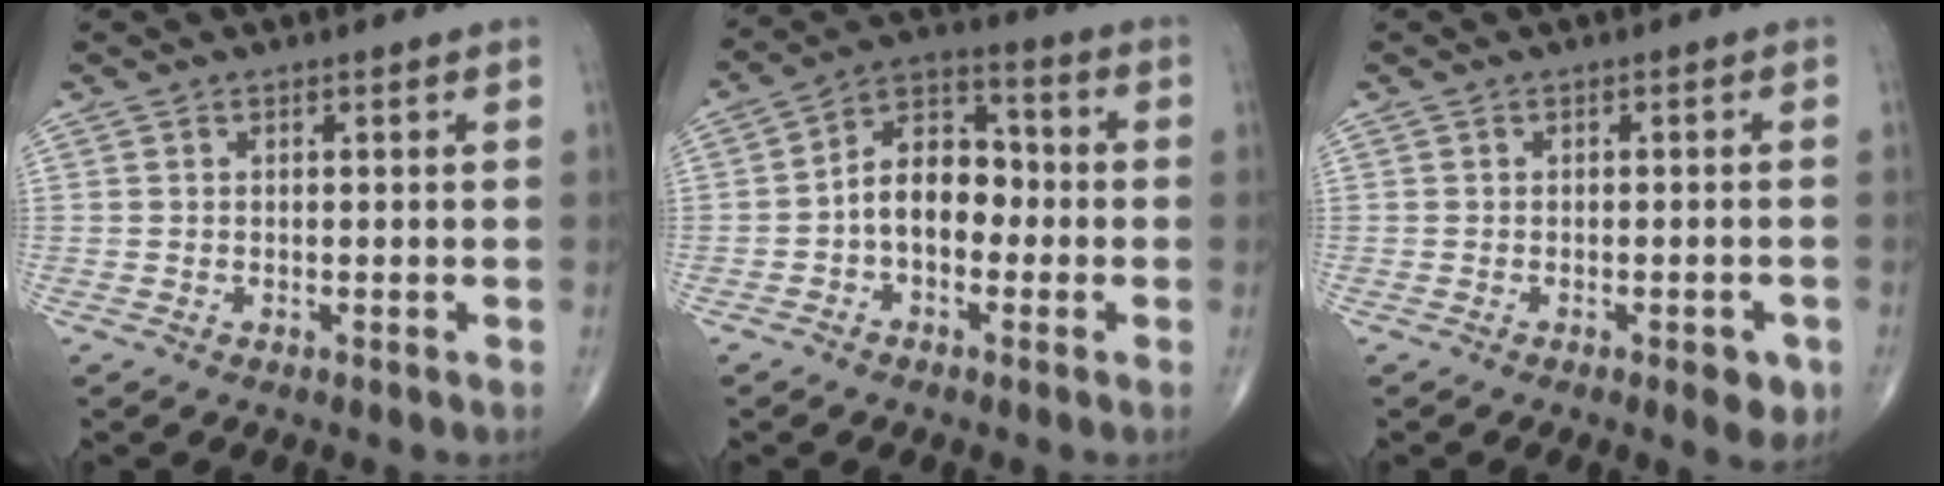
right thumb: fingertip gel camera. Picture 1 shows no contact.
{"total": 10.1, "force": [-1.6, 6.8, 7.3], "torque": [-0.092, 0.038, -0.045]}
{"total": 3.7, "force": [-1.7, 1.4, 3.0], "torque": [-0.027, 0.003, -0.017]}